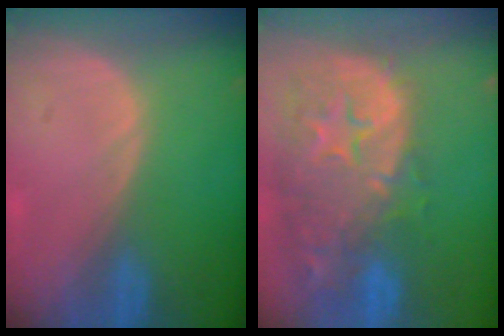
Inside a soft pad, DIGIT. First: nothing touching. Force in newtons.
{"total": 14.9, "press": 12.0, "slide": 8.9}